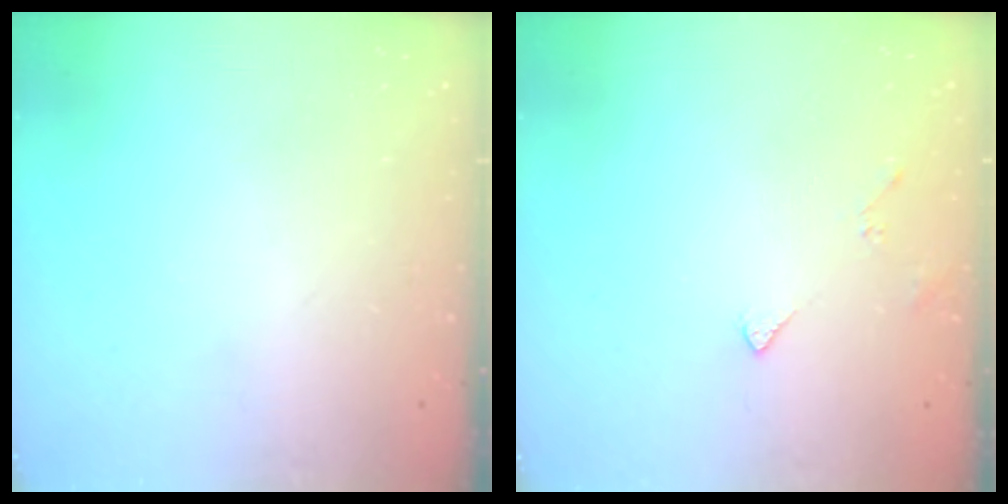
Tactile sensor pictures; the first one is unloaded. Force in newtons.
{"total": 3.8, "press": 3.7, "slide": 0.7}